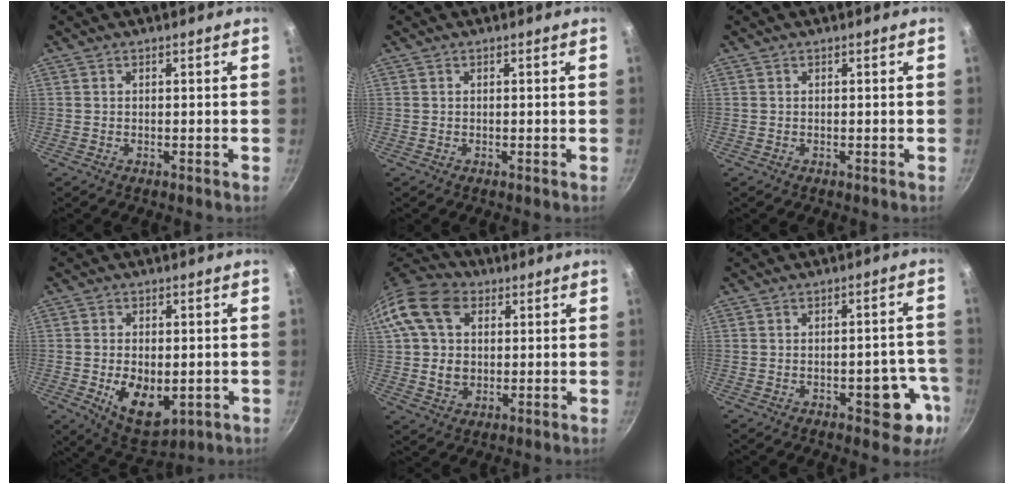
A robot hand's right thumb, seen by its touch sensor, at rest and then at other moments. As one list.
[{"total": 0.0}, {"total": 0.0}, {"total": 10.6, "force": [-2.0, 6.4, 8.2], "torque": [-0.114, -0.010, -0.015]}, {"total": 15.5, "force": [3.9, 11.8, 9.3], "torque": [-0.165, 0.014, 0.062]}, {"total": 8.8, "force": [-3.5, 4.4, 6.8], "torque": [-0.031, 0.024, -0.040]}]